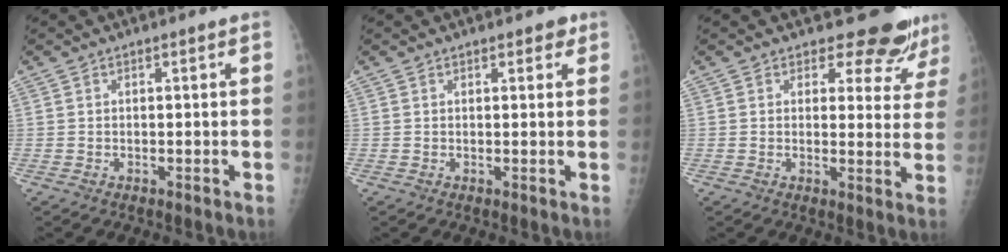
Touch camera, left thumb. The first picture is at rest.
{"total": 2.0, "force": [1.3, 1.1, 1.0], "torque": [0.004, -0.003, 0.011]}
{"total": 8.4, "force": [7.7, 3.1, 1.0], "torque": [0.026, -0.058, 0.076]}